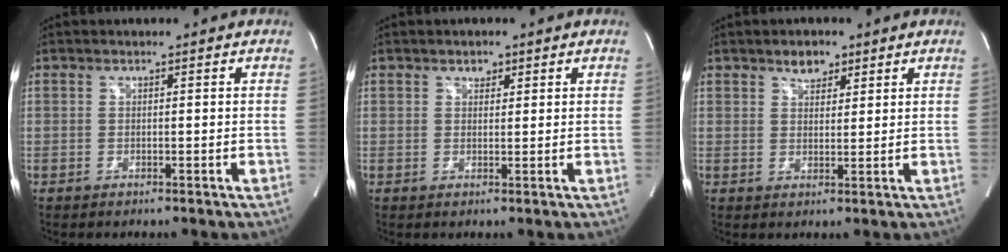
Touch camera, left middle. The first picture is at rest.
{"total": 1.4, "force": [0.9, 0.9, 0.6], "torque": [-0.008, 0.000, 0.013]}
{"total": 3.1, "force": [2.2, 1.7, 1.4], "torque": [-0.026, 0.003, 0.038]}